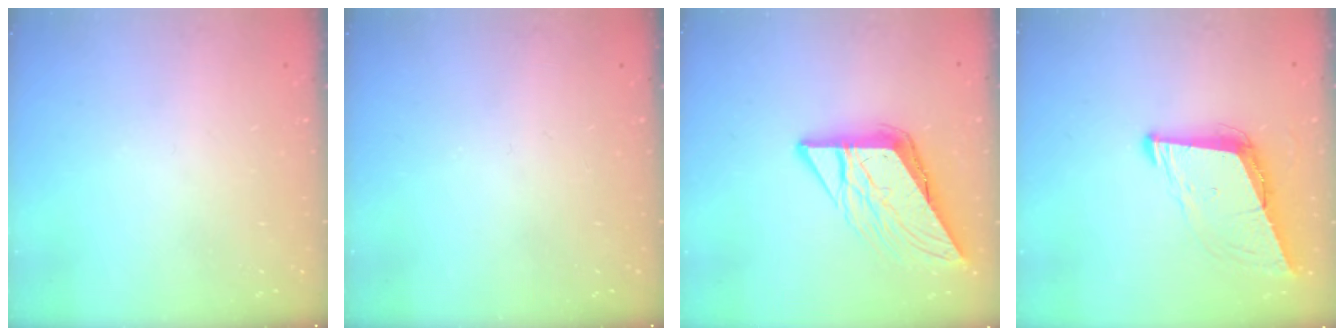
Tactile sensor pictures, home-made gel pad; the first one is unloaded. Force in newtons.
{"total": 0.0}
{"total": 10.9, "press": 10.8, "slide": 1.1}
{"total": 9.1, "press": 8.3, "slide": 3.7}